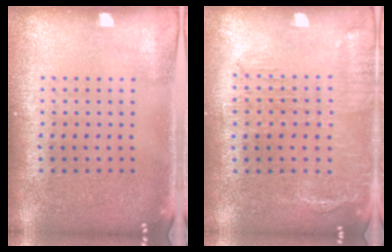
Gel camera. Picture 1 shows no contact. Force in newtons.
{"total": 1.7, "press": 1.4, "slide": 1.0}